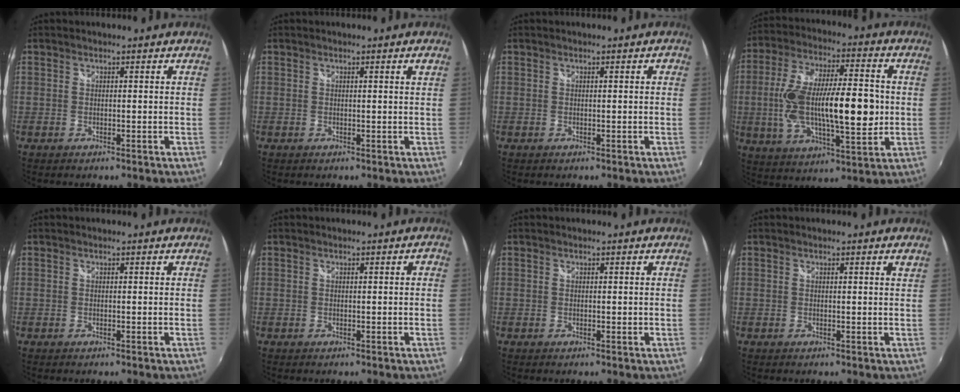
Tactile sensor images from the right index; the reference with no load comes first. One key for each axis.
{"total": 1.1, "fx": 0.5, "fy": -0.4, "fz": 0.9, "tx": -0.013, "ty": 0.001, "tz": 0.007}
{"total": 1.1, "fx": 0.2, "fy": 0.3, "fz": 1.0, "tx": -0.013, "ty": 0.005, "tz": 0.002}
{"total": 20.3, "fx": -1.1, "fy": 7.0, "fz": 19.0, "tx": -0.352, "ty": -0.001, "tz": -0.017}
{"total": 0.0}
{"total": 1.4, "fx": 0.0, "fy": 0.4, "fz": 1.4, "tx": -0.018, "ty": 0.004, "tz": 0.000}
{"total": 0.0}
{"total": 1.1, "fx": 0.8, "fy": -0.3, "fz": 0.8, "tx": -0.011, "ty": 0.002, "tz": 0.008}